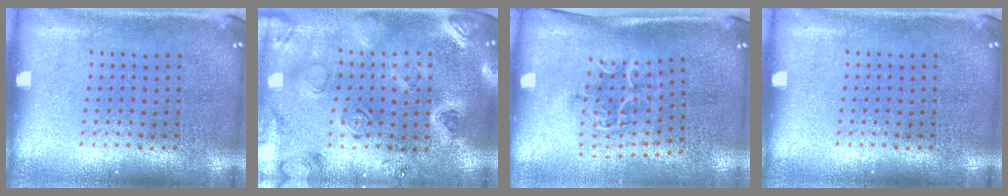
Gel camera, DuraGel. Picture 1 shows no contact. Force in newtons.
{"total": 2.3, "press": 2.3, "slide": 0.4}
{"total": 1.1, "press": 1.1, "slide": 0.2}
{"total": 0.0}